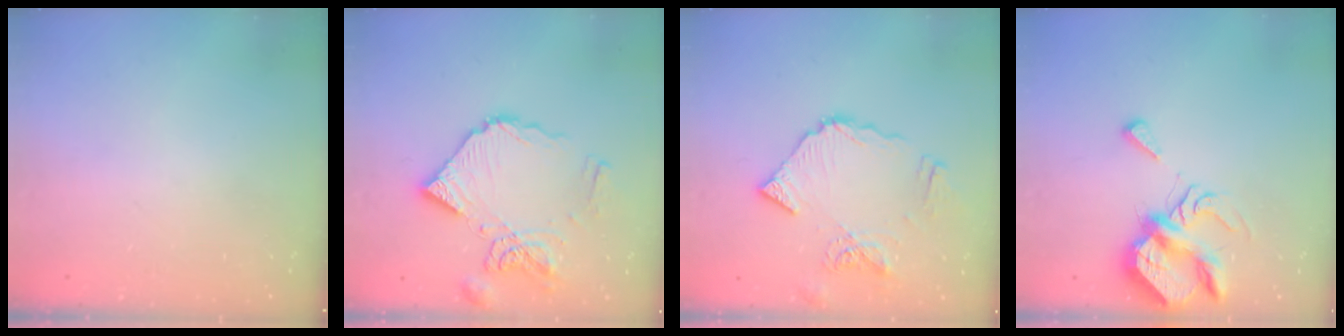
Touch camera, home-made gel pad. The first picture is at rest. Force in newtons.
{"total": 15.1, "press": 15.0, "slide": 1.8}
{"total": 12.6, "press": 12.5, "slide": 1.6}
{"total": 8.0, "press": 8.0, "slide": 0.9}